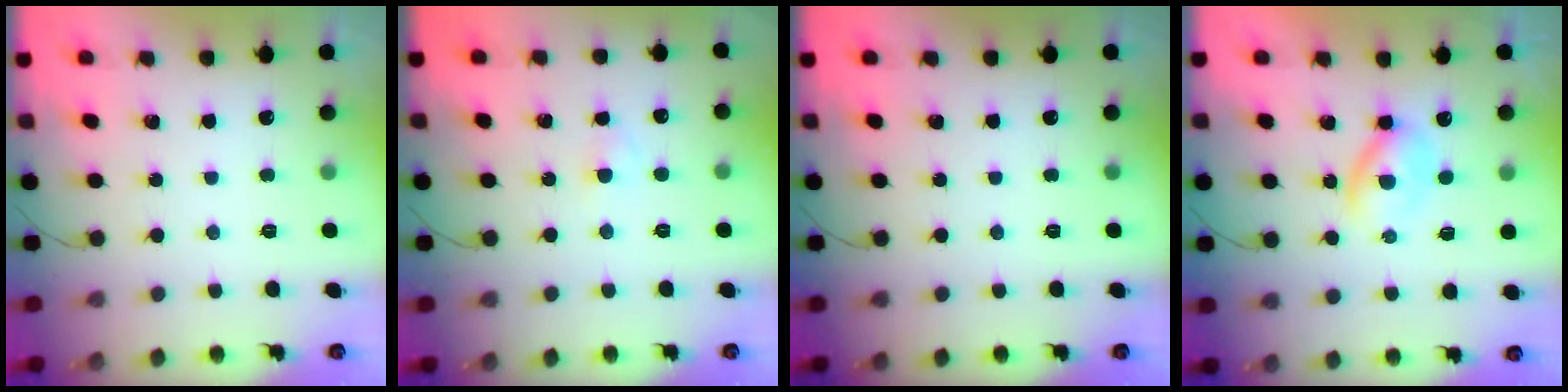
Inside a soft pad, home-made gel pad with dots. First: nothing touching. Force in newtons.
{"total": 1.8, "press": 1.6, "slide": 0.9}
{"total": 0.0}
{"total": 2.8, "press": 2.8, "slide": 0.5}